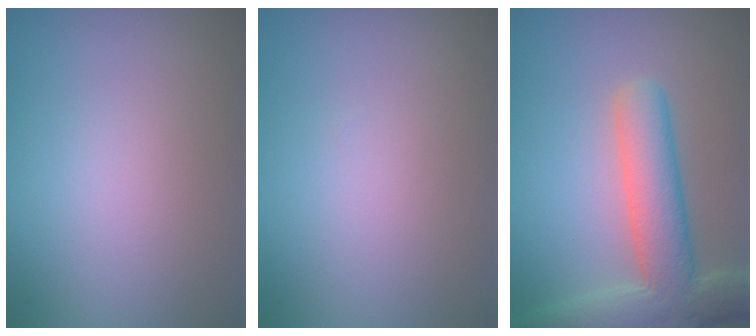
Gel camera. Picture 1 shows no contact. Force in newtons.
{"total": 0.0}
{"total": 7.3, "press": 7.3, "slide": 0.7}